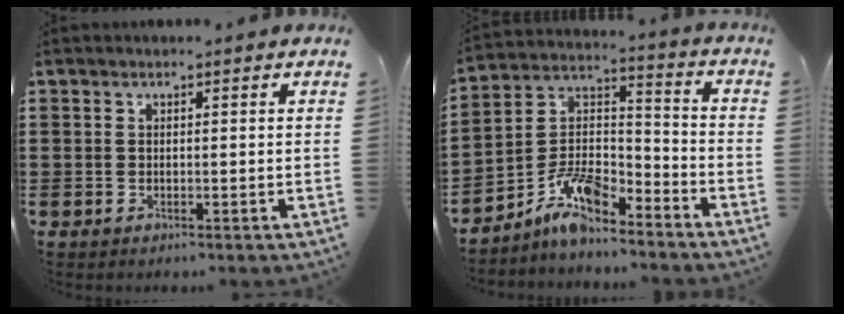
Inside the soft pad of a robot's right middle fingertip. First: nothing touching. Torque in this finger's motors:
{"motor_torque": [2.14, 0.00, 0.43, 0.15]}